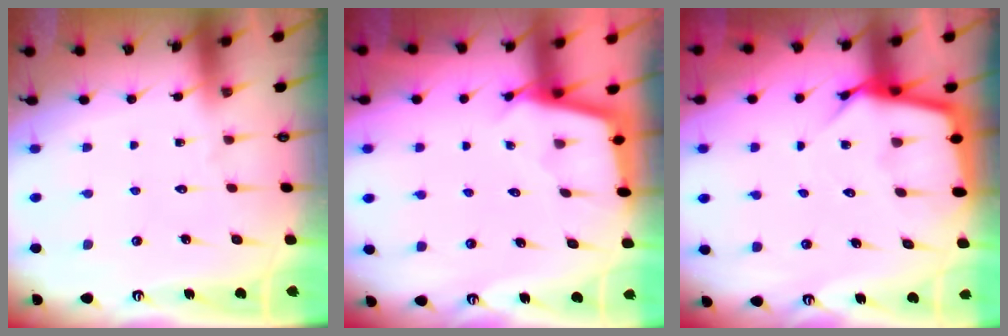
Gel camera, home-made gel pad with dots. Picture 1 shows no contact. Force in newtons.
{"total": 2.3, "press": 2.3, "slide": 0.1}
{"total": 6.4, "press": 6.4, "slide": 0.6}